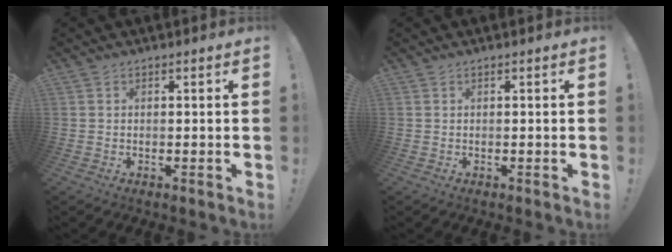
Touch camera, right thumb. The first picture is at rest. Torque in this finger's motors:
{"motor_torque": [-0.03, -0.02, 0.00, 0.00, 0.02]}